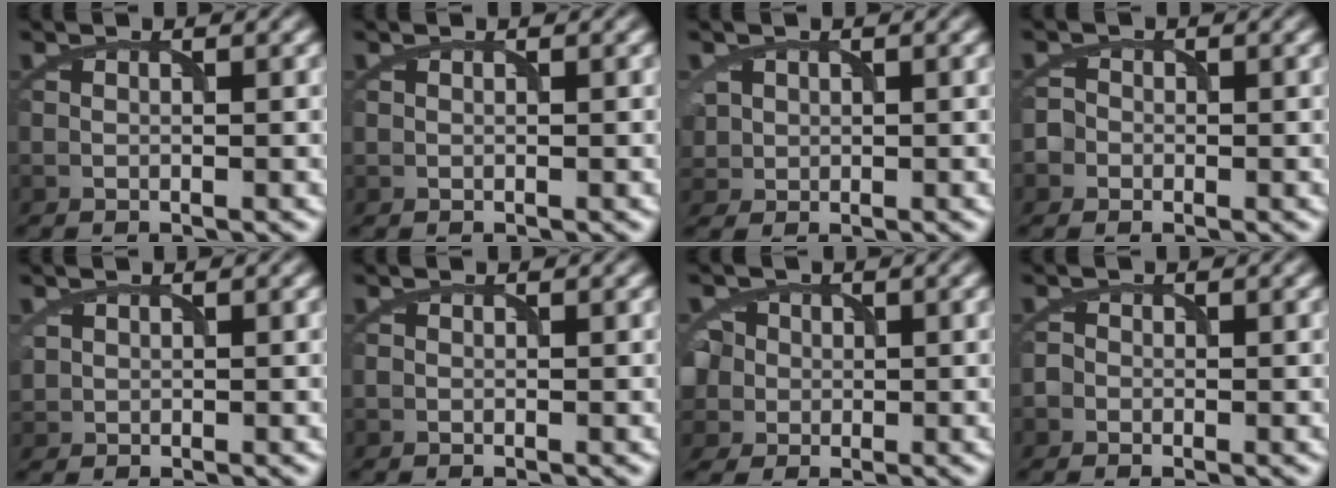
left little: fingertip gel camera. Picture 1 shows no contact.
{"total": 0.0}
{"total": 1.8, "force": [0.5, 1.7, 0.1], "torque": [0.000, -0.002, 0.016]}
{"total": 1.9, "force": [-0.8, 1.7, 0.0], "torque": [0.009, 0.009, -0.016]}
{"total": 0.7, "force": [0.4, 0.6, -0.2], "torque": [0.006, 0.000, 0.014]}
{"total": 0.0}
{"total": 5.0, "force": [-0.1, 4.6, 1.8], "torque": [-0.033, 0.023, -0.014]}
{"total": 0.9, "force": [-0.5, 0.7, -0.2], "torque": [0.012, 0.001, -0.008]}